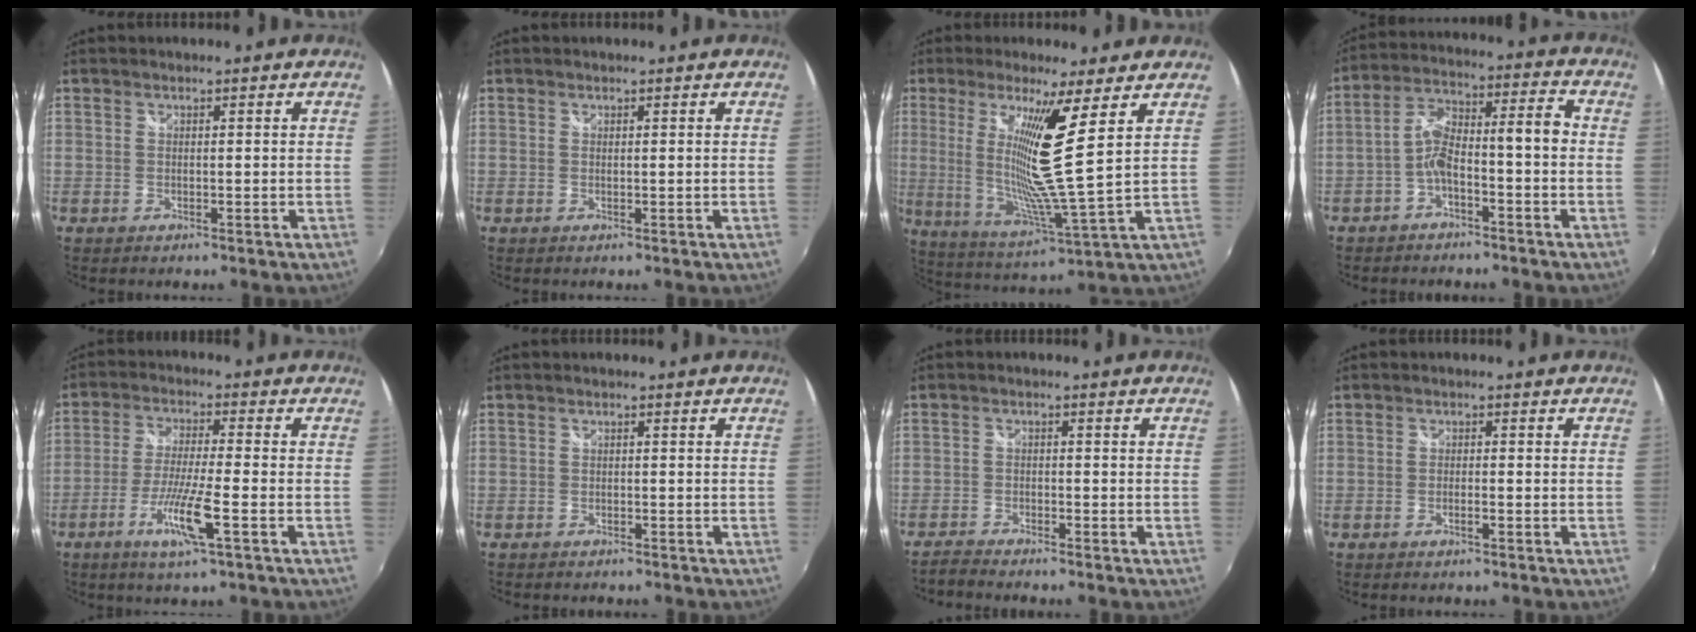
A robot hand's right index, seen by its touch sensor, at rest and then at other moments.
{"total": 0.6, "force": [0.2, -0.5, -0.3], "torque": [0.004, -0.002, 0.002]}
{"total": 13.3, "force": [5.1, -1.3, 12.3], "torque": [-0.214, -0.022, 0.098]}
{"total": 8.0, "force": [-2.9, 1.9, 7.2], "torque": [-0.143, 0.023, -0.046]}
{"total": 8.6, "force": [-3.8, -0.2, 7.8], "torque": [-0.159, -0.012, -0.073]}
{"total": 1.3, "force": [-1.0, 0.8, -0.1], "torque": [-0.005, -0.002, -0.017]}
{"total": 2.7, "force": [-2.7, 0.0, 0.4], "torque": [-0.017, -0.012, -0.055]}
{"total": 1.0, "force": [-0.5, -0.2, 0.8], "torque": [-0.015, 0.001, -0.011]}